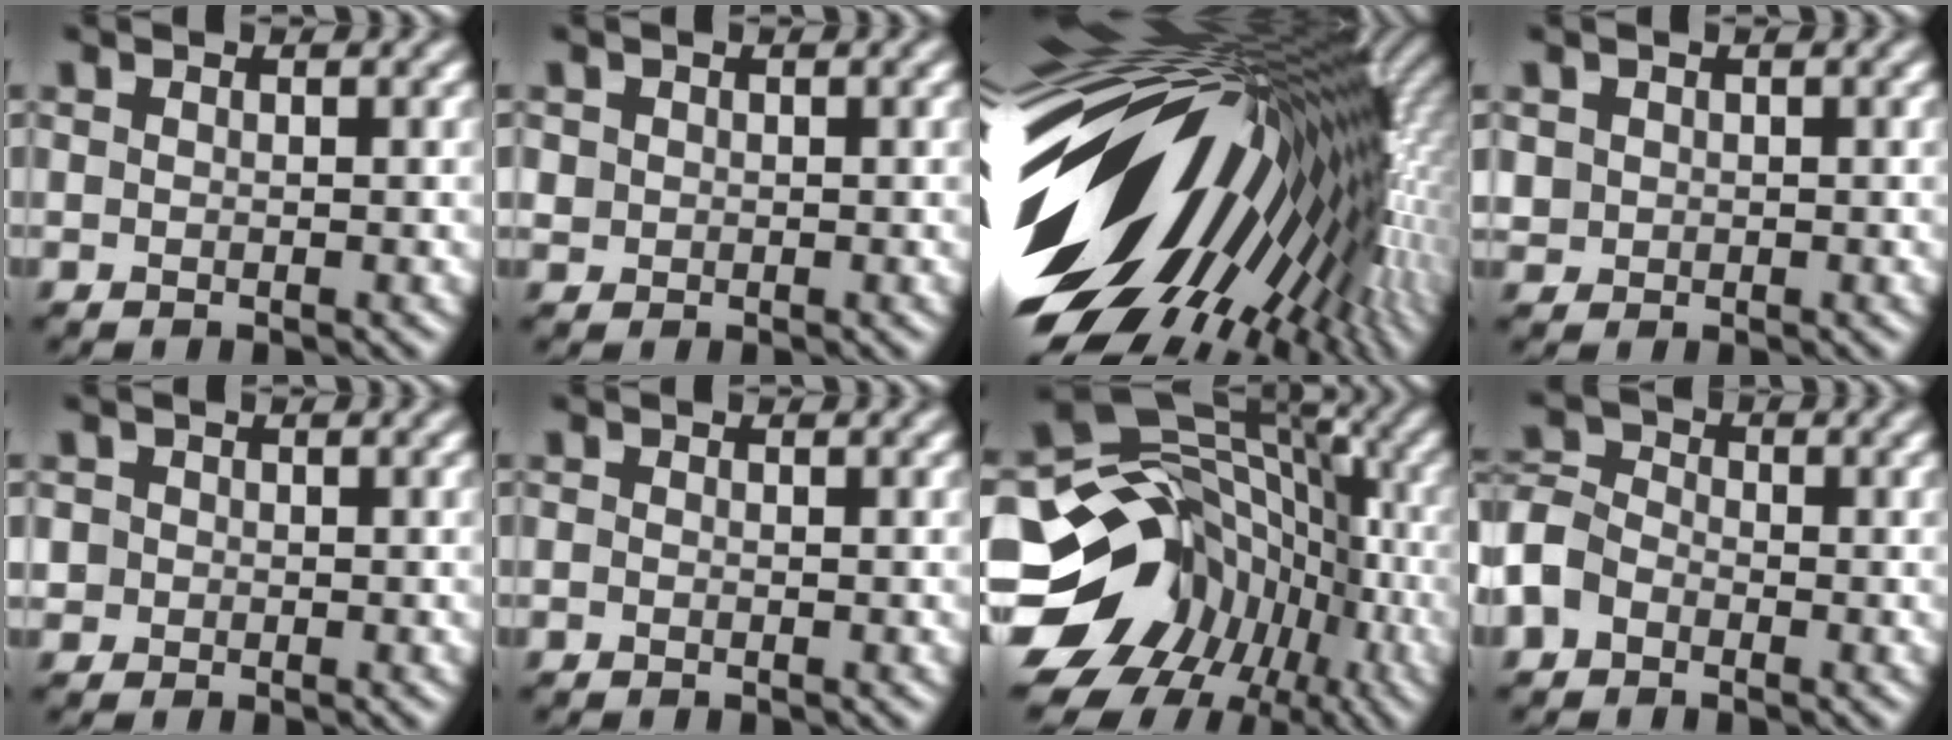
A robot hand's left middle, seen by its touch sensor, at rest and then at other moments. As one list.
[{"total": 0.9, "force": [0.0, 0.8, 0.1], "torque": [0.000, -0.004, 0.003]}, {"total": 19.6, "force": [-1.2, 11.2, 16.0], "torque": [-0.244, -0.022, -0.027]}, {"total": 1.3, "force": [0.1, 1.3, 0.2], "torque": [-0.005, -0.005, 0.008]}, {"total": 1.1, "force": [-0.1, 1.1, 0.0], "torque": [0.004, -0.002, 0.000]}, {"total": 0.0}, {"total": 15.0, "force": [-6.8, 11.6, 6.8], "torque": [-0.132, 0.010, -0.120]}, {"total": 4.6, "force": [-2.5, 3.3, 1.9], "torque": [-0.032, 0.000, -0.069]}]